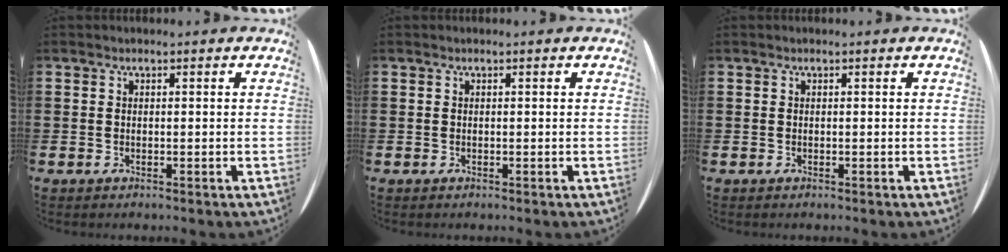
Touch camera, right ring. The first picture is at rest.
{"total": 0.0}
{"total": 0.0}